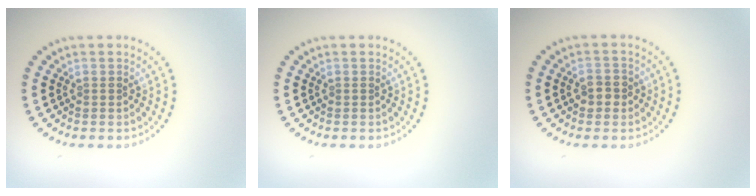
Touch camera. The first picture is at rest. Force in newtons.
{"total": 0.0}
{"total": 1.7, "press": 1.7, "slide": 0.2}